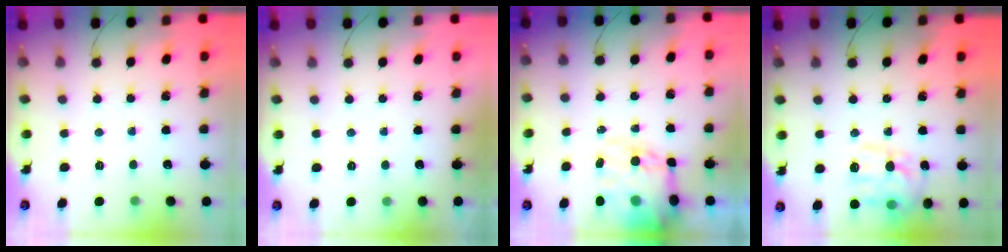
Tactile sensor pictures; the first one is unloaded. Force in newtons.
{"total": 1.8, "press": 1.7, "slide": 0.3}
{"total": 15.6, "press": 15.1, "slide": 3.8}
{"total": 14.6, "press": 14.6, "slide": 0.5}